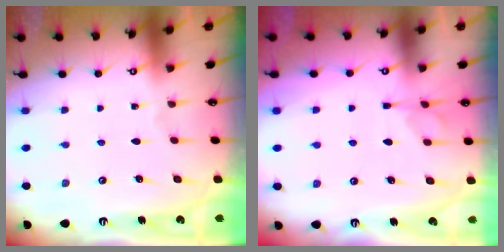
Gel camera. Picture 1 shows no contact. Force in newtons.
{"total": 1.2, "press": 0.0, "slide": 1.2}